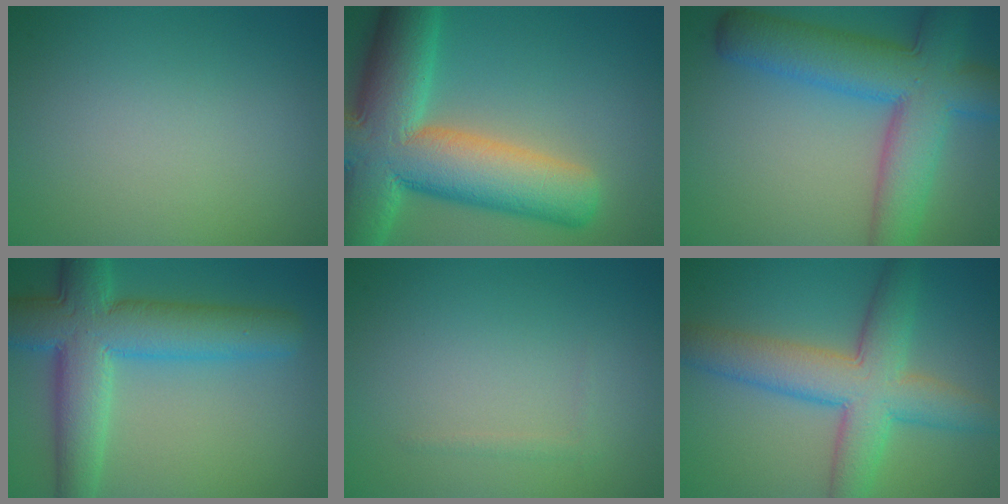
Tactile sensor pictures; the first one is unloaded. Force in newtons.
{"total": 14.1, "press": 14.1, "slide": 0.9}
{"total": 9.7, "press": 9.7, "slide": 0.5}
{"total": 9.0, "press": 9.0, "slide": 0.4}
{"total": 0.5, "press": 0.5, "slide": 0.0}
{"total": 7.4, "press": 7.3, "slide": 0.4}